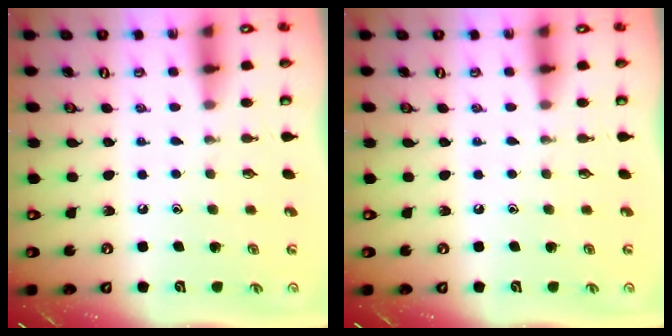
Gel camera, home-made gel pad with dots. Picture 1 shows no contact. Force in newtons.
{"total": 0.0}